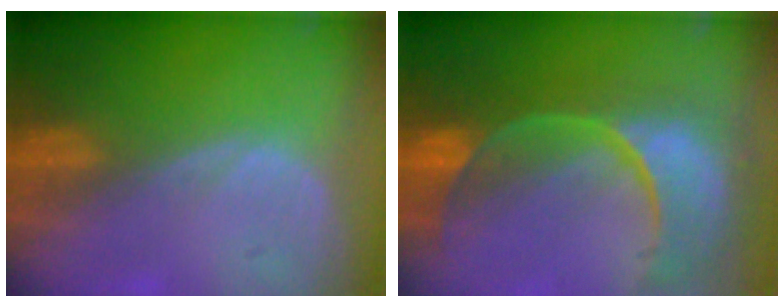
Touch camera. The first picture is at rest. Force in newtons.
{"total": 13.9, "press": 11.0, "slide": 8.4}